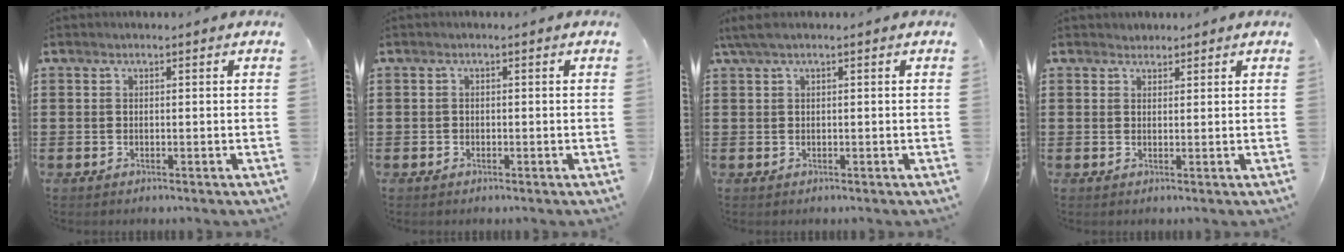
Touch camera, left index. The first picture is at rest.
{"total": 0.5, "force": [-0.3, 0.4, 0.1], "torque": [-0.003, 0.003, -0.006]}
{"total": 1.5, "force": [0.4, 0.2, 1.4], "torque": [-0.033, -0.002, 0.006]}
{"total": 1.3, "force": [1.2, 0.5, -0.1], "torque": [-0.001, 0.003, 0.024]}